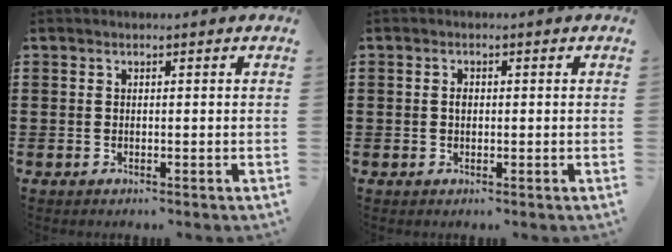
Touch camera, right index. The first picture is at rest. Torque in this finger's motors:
{"motor_torque": [0.22, 0.29, 0.10, 0.04]}